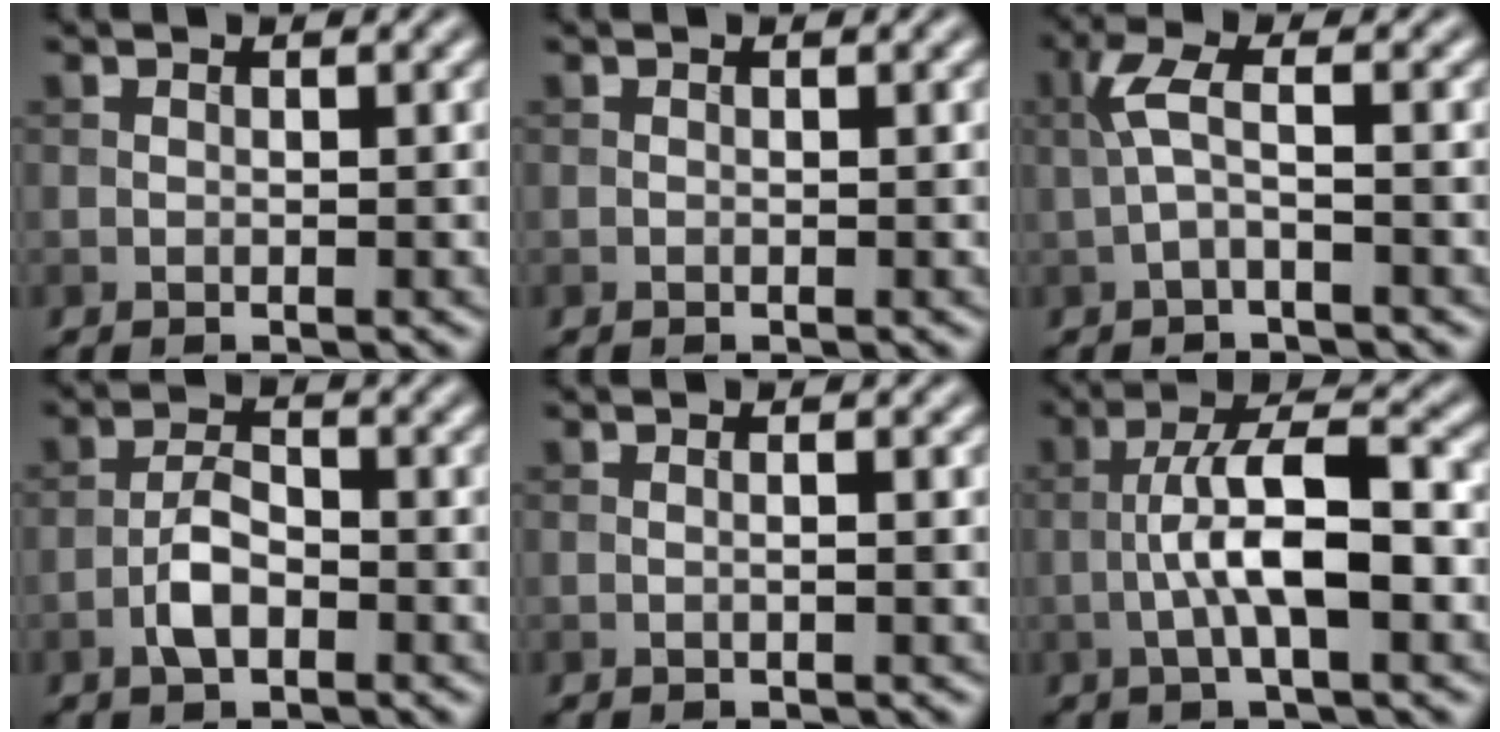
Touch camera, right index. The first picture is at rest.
{"total": 0.0}
{"total": 2.6, "force": [-0.1, 0.6, 2.5], "torque": [-0.059, 0.011, -0.009]}
{"total": 3.0, "force": [-1.3, 1.4, 2.3], "torque": [-0.042, 0.007, -0.031]}
{"total": 0.8, "force": [0.0, 0.1, 0.8], "torque": [-0.012, -0.005, 0.001]}
{"total": 7.1, "force": [-1.5, 2.0, 6.7], "torque": [-0.118, 0.015, -0.027]}